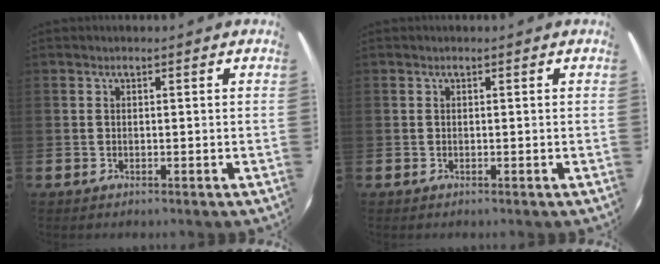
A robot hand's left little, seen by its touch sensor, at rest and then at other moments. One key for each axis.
{"total": 0.0}